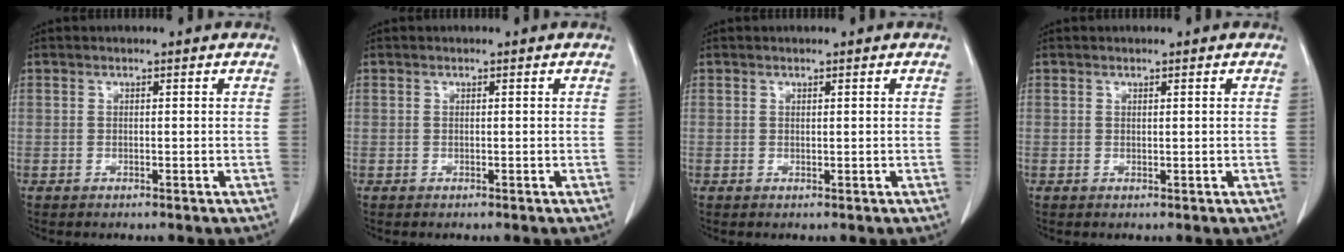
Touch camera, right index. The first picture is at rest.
{"total": 0.0}
{"total": 0.0}
{"total": 0.0}